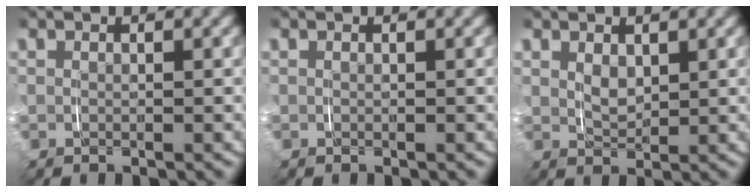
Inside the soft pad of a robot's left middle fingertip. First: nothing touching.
{"total": 0.0}
{"total": 1.8, "force": [0.9, 1.0, 1.1], "torque": [-0.027, -0.012, 0.023]}